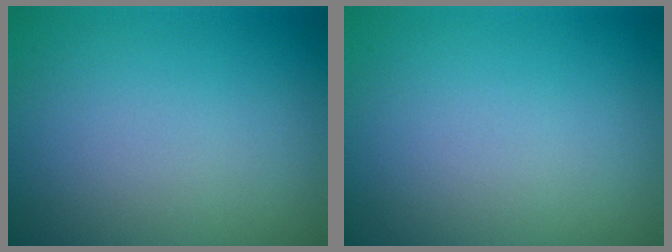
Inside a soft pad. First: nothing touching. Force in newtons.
{"total": 0.0}